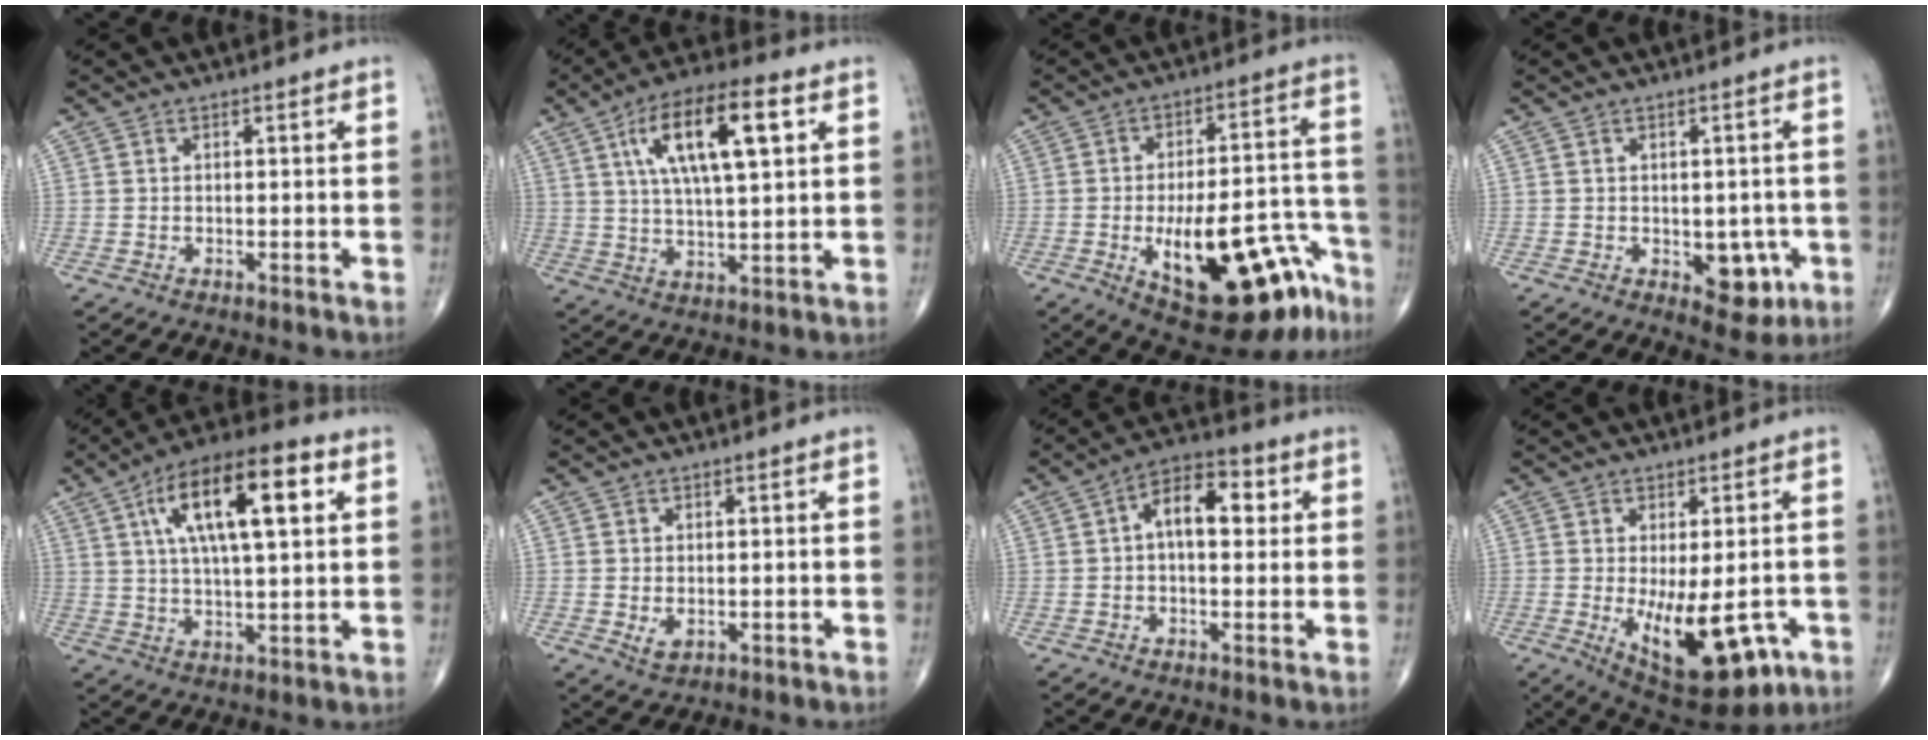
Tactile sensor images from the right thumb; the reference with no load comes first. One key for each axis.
{"total": 15.7, "fx": 5.5, "fy": 5.1, "fz": 13.7, "tx": -0.235, "ty": 0.001, "tz": 0.092}
{"total": 21.8, "fx": -10.4, "fy": 8.8, "fz": 17.1, "tx": -0.187, "ty": 0.072, "tz": -0.133}
{"total": 6.5, "fx": -1.7, "fy": 4.0, "fz": 4.8, "tx": -0.024, "ty": 0.002, "tz": -0.015}
{"total": 17.7, "fx": 5.9, "fy": 6.0, "fz": 15.6, "tx": -0.255, "ty": 0.008, "tz": 0.092}
{"total": 2.4, "fx": -0.2, "fy": 1.6, "fz": 1.7, "tx": -0.025, "ty": -0.004, "tz": 0.003}
{"total": 9.1, "fx": 1.6, "fy": 4.9, "fz": 7.5, "tx": -0.103, "ty": 0.023, "tz": 0.017}
{"total": 14.9, "fx": -4.3, "fy": 6.6, "fz": 12.6, "tx": -0.173, "ty": -0.017, "tz": -0.042}